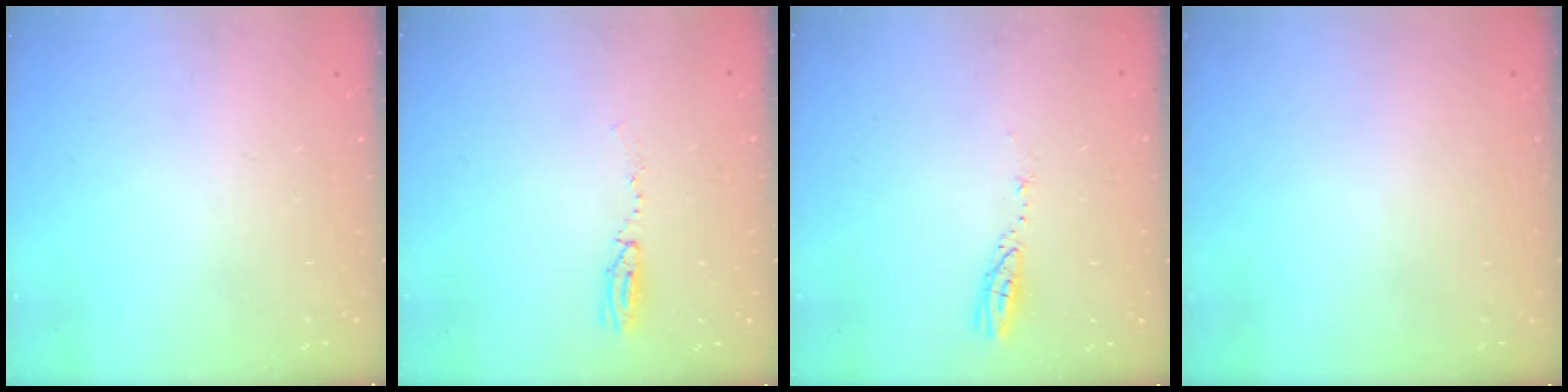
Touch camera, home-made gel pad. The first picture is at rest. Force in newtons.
{"total": 17.3, "press": 5.5, "slide": 16.4}
{"total": 3.7, "press": 3.7, "slide": 0.2}
{"total": 0.0}